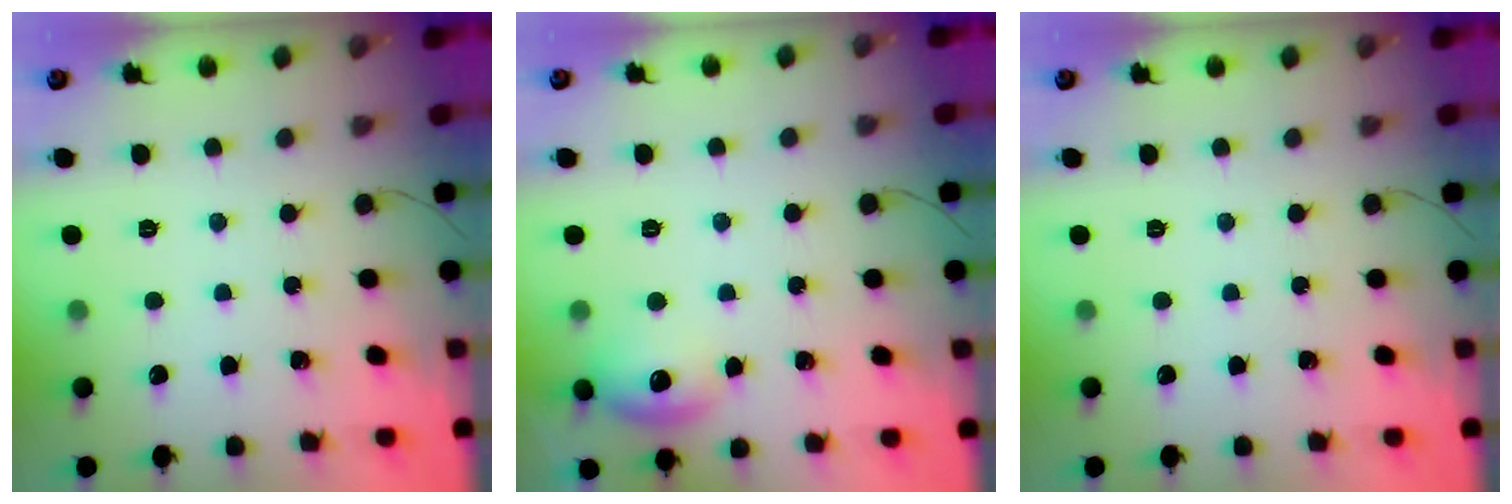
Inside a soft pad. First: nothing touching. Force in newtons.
{"total": 9.1, "press": 9.0, "slide": 1.3}
{"total": 0.0}